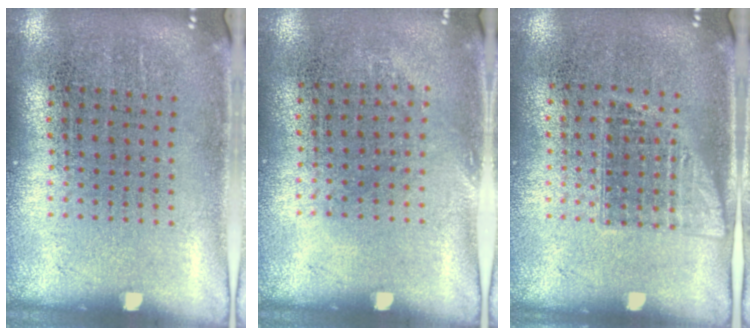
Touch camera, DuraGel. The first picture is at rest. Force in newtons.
{"total": 0.7, "press": 0.6, "slide": 0.5}
{"total": 1.0, "press": 0.9, "slide": 0.4}